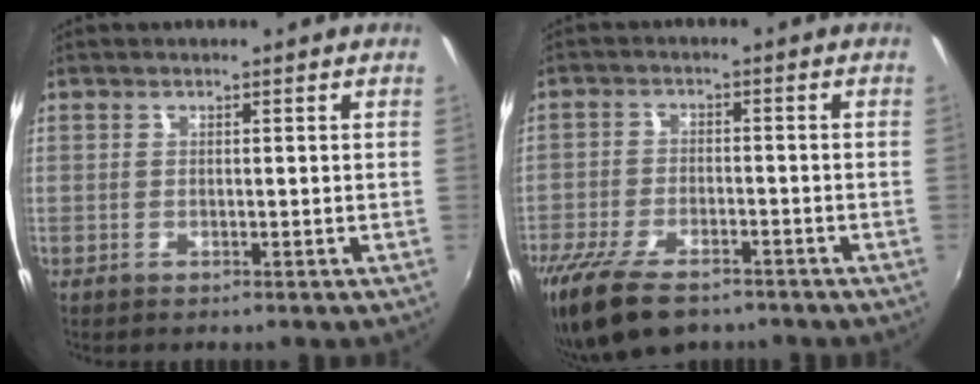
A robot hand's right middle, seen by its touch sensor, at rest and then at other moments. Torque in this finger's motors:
{"motor_torque": [1.28, -0.86, 0.24, 0.20]}